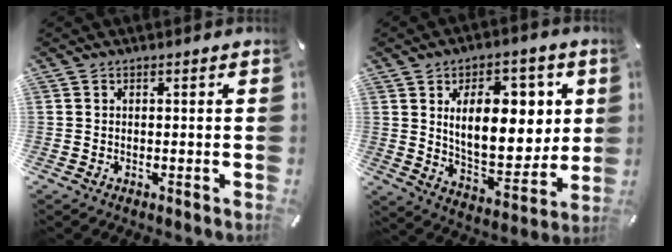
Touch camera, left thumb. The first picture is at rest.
{"total": 17.3, "force": [5.5, 9.9, 13.0], "torque": [-0.188, -0.017, 0.094]}